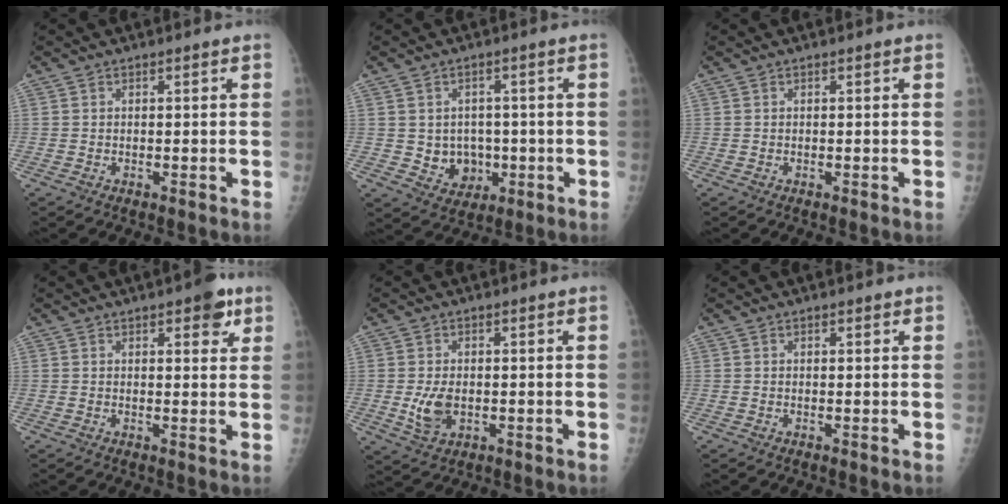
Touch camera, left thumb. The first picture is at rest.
{"total": 6.5, "force": [-0.6, 5.7, 3.0], "torque": [-0.010, 0.004, 0.004]}
{"total": 0.0}
{"total": 5.1, "force": [2.8, 2.1, 3.7], "torque": [-0.029, -0.009, 0.028]}
{"total": 5.2, "force": [-0.6, 3.3, 4.0], "torque": [-0.074, -0.007, -0.003]}
{"total": 0.9, "force": [0.6, 0.4, 0.5], "torque": [-0.007, -0.001, 0.007]}